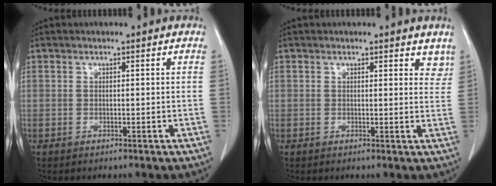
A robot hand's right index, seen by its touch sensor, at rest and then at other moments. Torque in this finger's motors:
{"motor_torque": [-0.10, 0.26, 0.05, -0.01]}